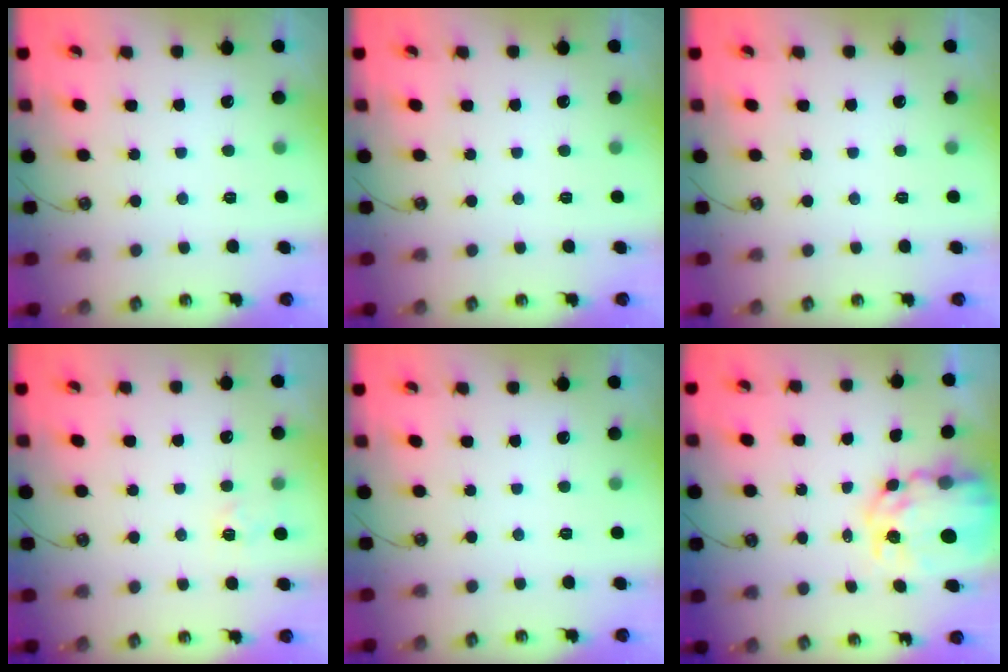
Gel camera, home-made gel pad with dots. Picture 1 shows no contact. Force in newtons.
{"total": 0.0}
{"total": 0.0}
{"total": 3.8, "press": 3.7, "slide": 0.5}
{"total": 0.0}
{"total": 11.9, "press": 11.8, "slide": 1.1}